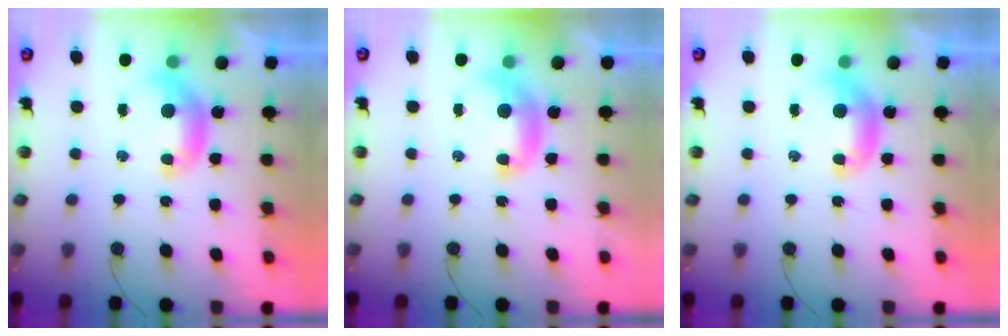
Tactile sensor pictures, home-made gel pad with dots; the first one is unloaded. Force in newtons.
{"total": 1.3, "press": 1.3, "slide": 0.1}
{"total": 0.0}